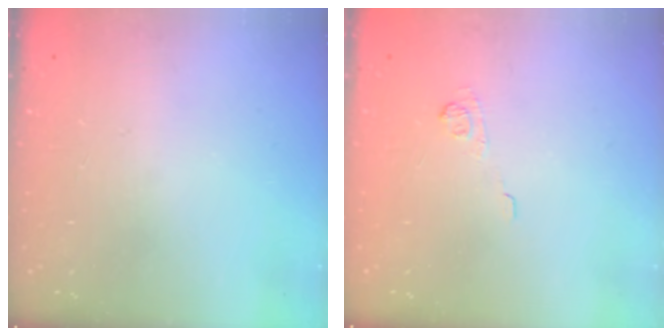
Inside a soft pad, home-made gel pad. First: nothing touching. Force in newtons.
{"total": 6.7, "press": 6.5, "slide": 1.5}